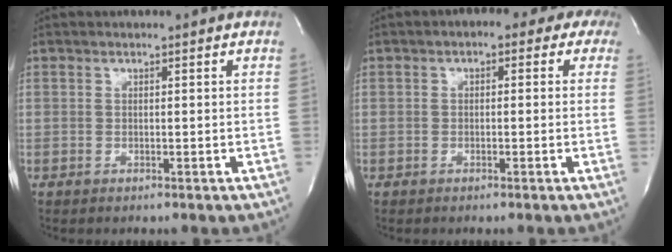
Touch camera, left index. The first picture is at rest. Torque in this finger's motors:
{"motor_torque": [1.05, -1.03, 0.44, 0.00]}